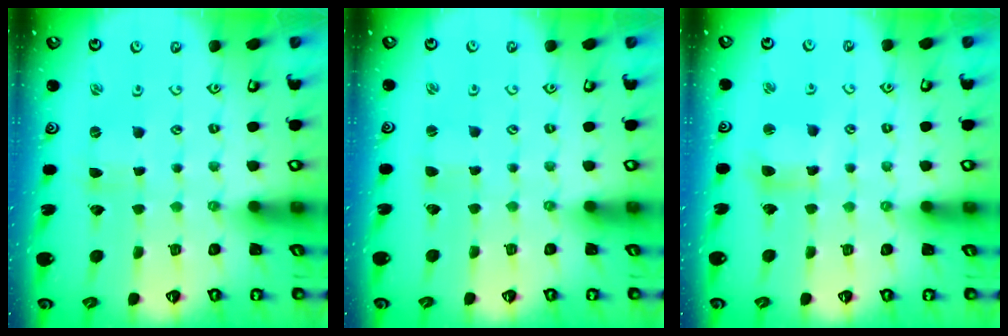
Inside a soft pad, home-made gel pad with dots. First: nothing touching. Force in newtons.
{"total": 1.0, "press": 0.9, "slide": 0.1}
{"total": 6.9, "press": 6.8, "slide": 1.0}